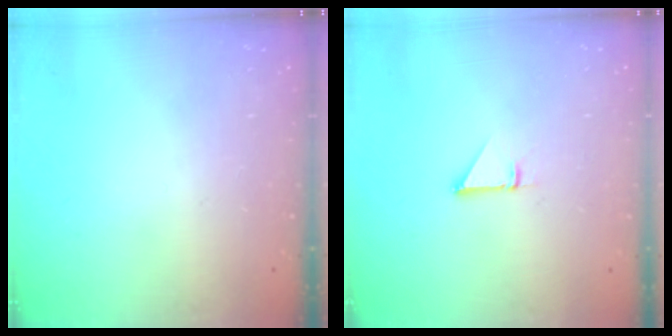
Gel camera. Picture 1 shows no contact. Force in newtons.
{"total": 0.9, "press": 0.9, "slide": 0.1}